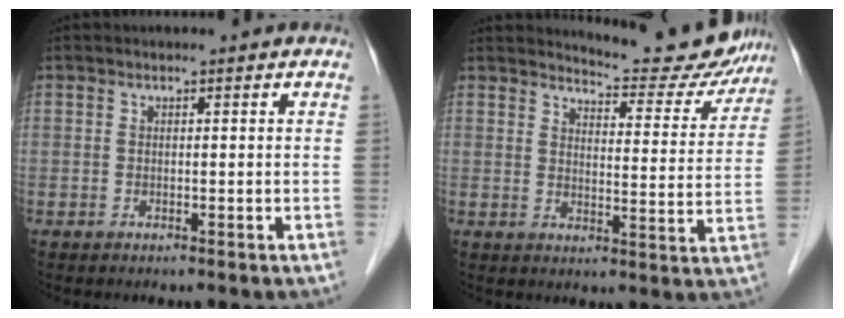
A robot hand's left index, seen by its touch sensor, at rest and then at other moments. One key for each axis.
{"total": 11.4, "fx": 11.1, "fy": 1.8, "fz": 1.6, "tx": -0.015, "ty": -0.033, "tz": 0.128}